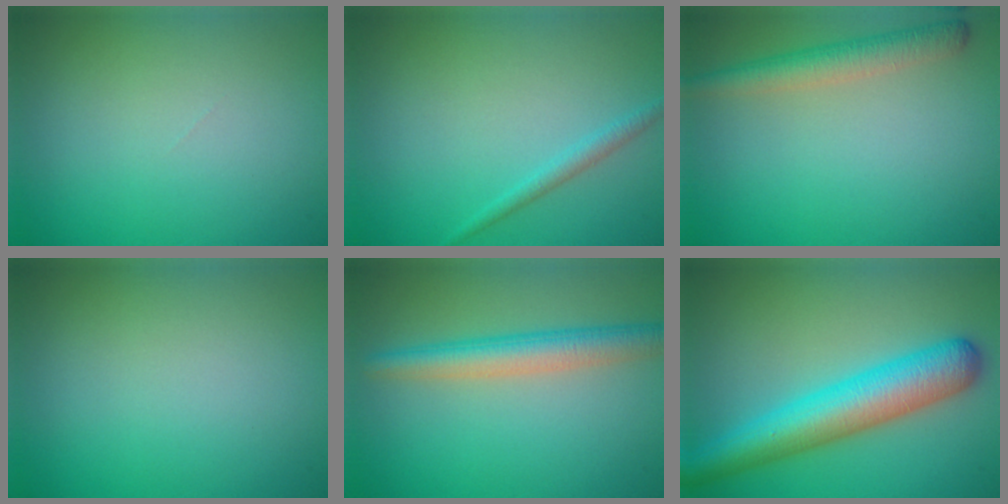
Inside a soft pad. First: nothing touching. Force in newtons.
{"total": 1.3, "press": 1.3, "slide": 0.0}
{"total": 3.3, "press": 3.3, "slide": 0.1}
{"total": 0.0}
{"total": 4.8, "press": 4.8, "slide": 0.1}
{"total": 7.3, "press": 7.3, "slide": 0.2}